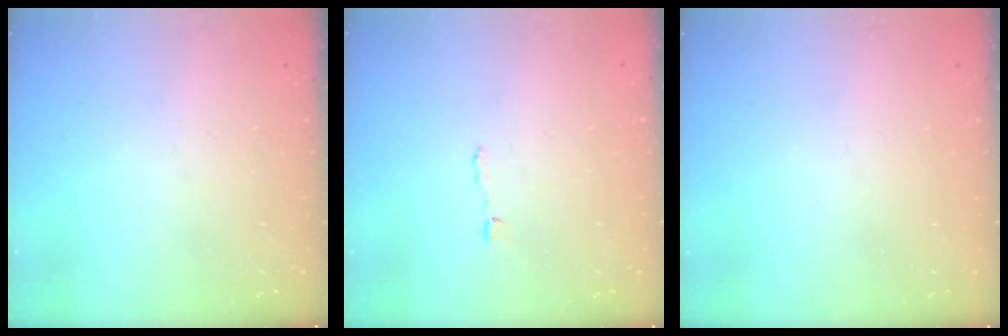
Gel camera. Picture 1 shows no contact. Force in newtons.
{"total": 1.2, "press": 1.2, "slide": 0.0}
{"total": 0.0}